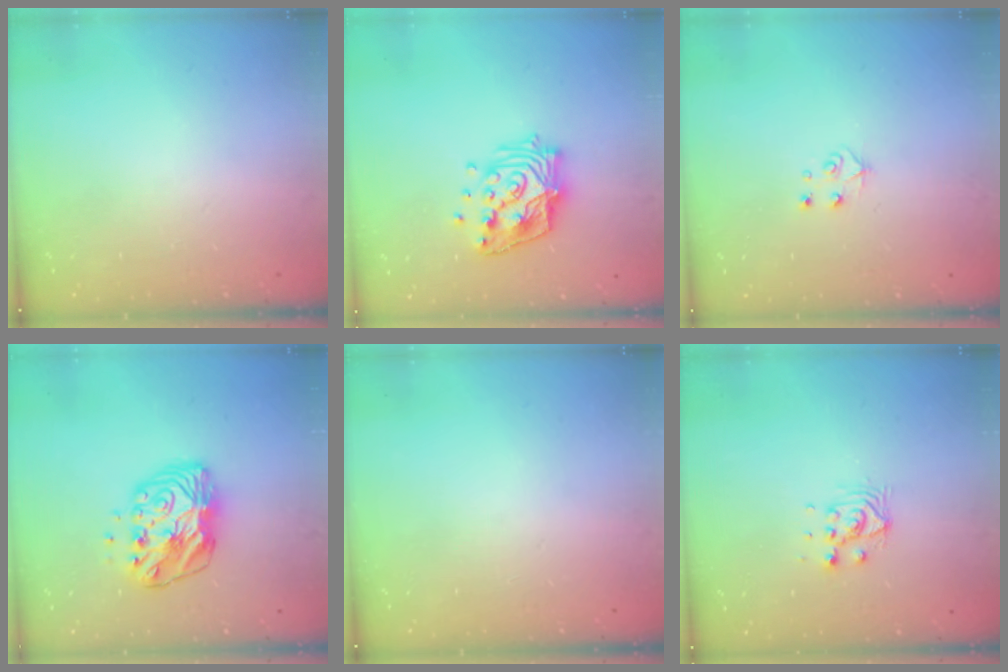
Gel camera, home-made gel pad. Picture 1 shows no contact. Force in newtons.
{"total": 15.5, "press": 15.5, "slide": 1.2}
{"total": 4.8, "press": 4.8, "slide": 0.4}
{"total": 12.7, "press": 12.7, "slide": 1.0}
{"total": 0.0}
{"total": 6.4, "press": 6.4, "slide": 0.2}